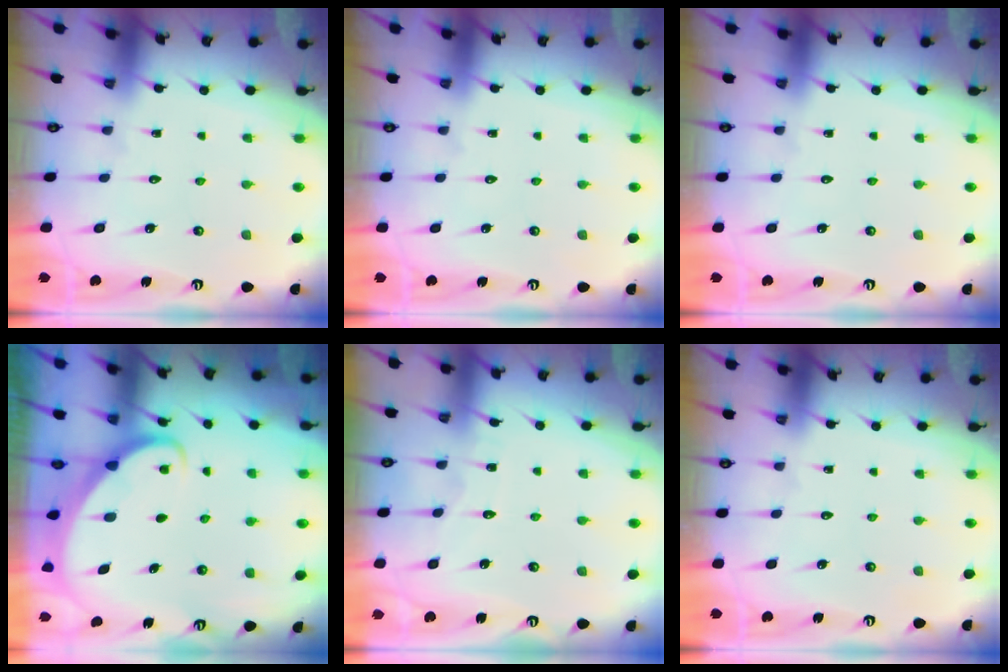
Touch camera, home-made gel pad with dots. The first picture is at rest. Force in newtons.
{"total": 0.0}
{"total": 0.0}
{"total": 2.4, "press": 2.4, "slide": 0.2}
{"total": 3.7, "press": 3.6, "slide": 0.3}
{"total": 0.0}